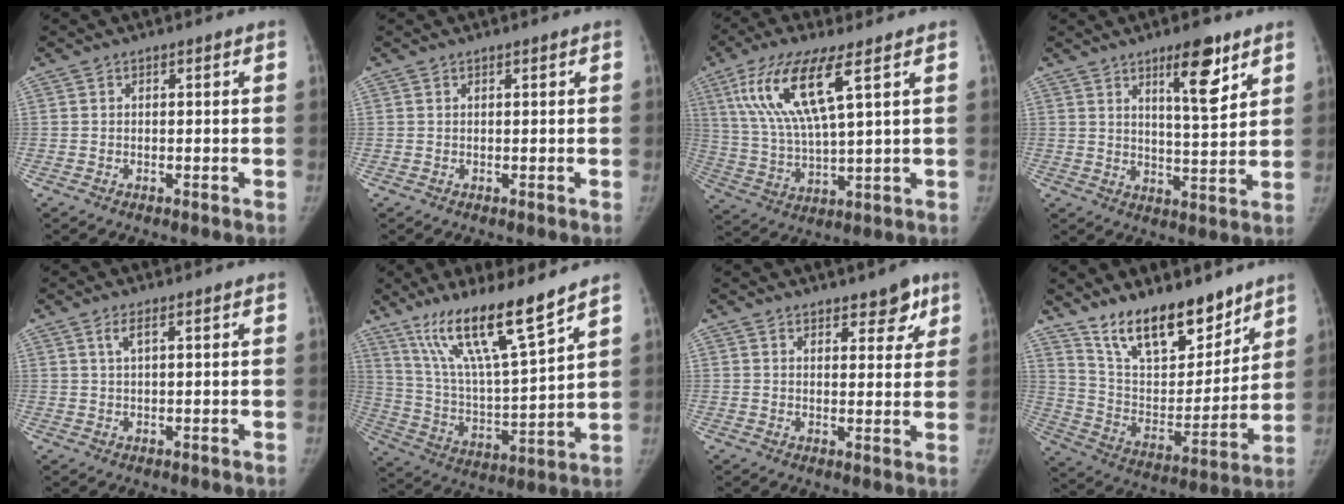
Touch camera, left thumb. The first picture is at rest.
{"total": 0.0}
{"total": 14.4, "force": [6.4, 3.3, 12.4], "torque": [-0.268, -0.022, 0.129]}
{"total": 9.6, "force": [5.7, 2.4, 7.3], "torque": [-0.097, -0.040, 0.091]}
{"total": 2.1, "force": [1.1, 0.3, 1.8], "torque": [-0.044, 0.000, 0.027]}
{"total": 17.4, "force": [12.4, 1.9, 12.0], "torque": [-0.199, -0.069, 0.233]}
{"total": 6.0, "force": [4.0, 2.7, 3.5], "torque": [-0.007, -0.023, 0.051]}
{"total": 19.0, "force": [14.2, 7.8, 9.9], "torque": [-0.108, -0.090, 0.249]}